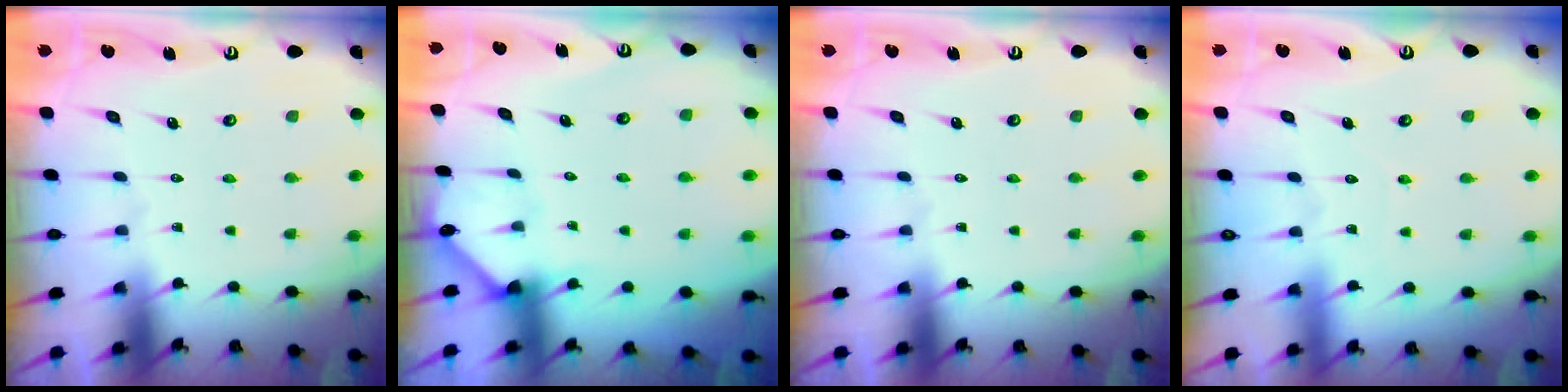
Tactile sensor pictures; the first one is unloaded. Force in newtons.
{"total": 2.0, "press": 2.0, "slide": 0.1}
{"total": 0.0}
{"total": 4.2, "press": 4.2, "slide": 0.4}